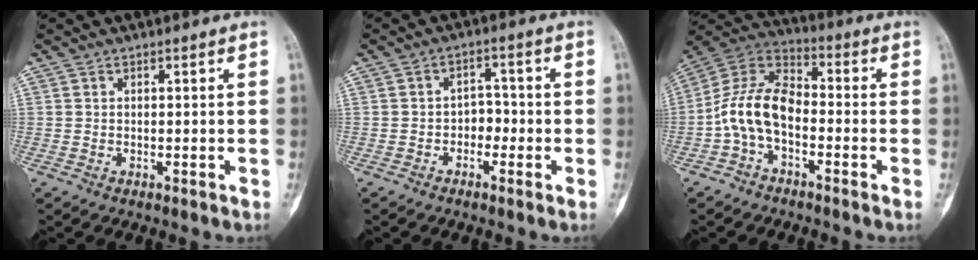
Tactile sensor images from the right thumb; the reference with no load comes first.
{"total": 3.7, "force": [-1.4, 2.8, 2.1], "torque": [-0.007, 0.021, -0.031]}
{"total": 11.5, "force": [-2.9, 6.7, 8.8], "torque": [-0.167, 0.050, -0.070]}